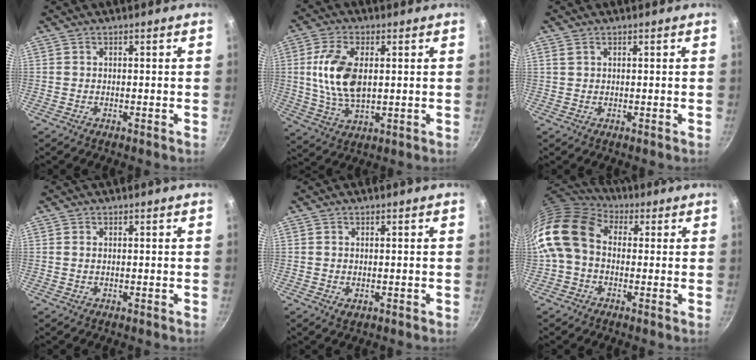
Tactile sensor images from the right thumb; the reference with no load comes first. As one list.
[{"total": 11.9, "force": [1.6, 6.4, 9.9], "torque": [-0.188, -0.003, 0.033]}, {"total": 1.2, "force": [0.6, 0.8, 0.6], "torque": [-0.011, 0.001, 0.012]}, {"total": 0.8, "force": [0.2, 0.4, 0.6], "torque": [-0.012, 0.000, 0.003]}, {"total": 1.3, "force": [-0.1, 0.9, 1.0], "torque": [-0.014, -0.003, -0.001]}, {"total": 13.4, "force": [0.8, 10.1, 8.9], "torque": [-0.153, 0.025, -0.005]}]